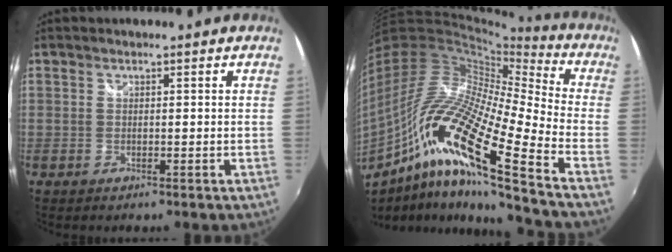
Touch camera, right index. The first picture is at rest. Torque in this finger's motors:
{"motor_torque": [0.59, -0.86, 0.41, 0.11]}